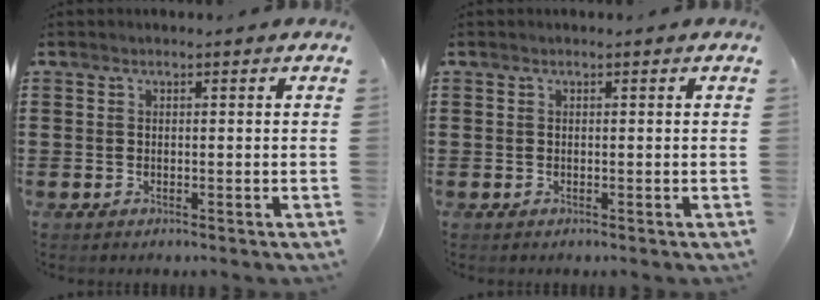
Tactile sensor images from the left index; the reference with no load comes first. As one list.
[{"total": 0.0}]